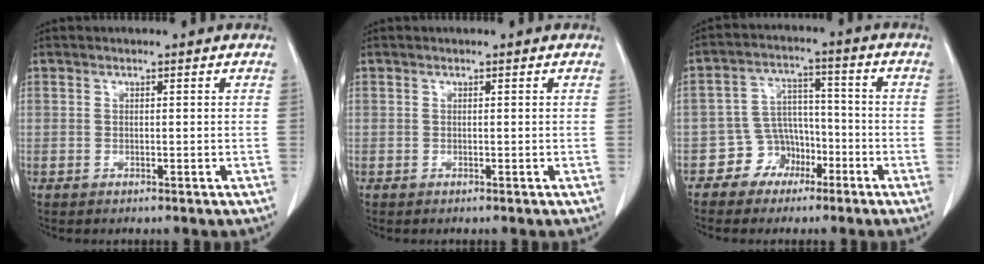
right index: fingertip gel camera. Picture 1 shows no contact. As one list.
[{"total": 0.0}, {"total": 6.4, "force": [-3.6, 5.1, 1.4], "torque": [-0.022, 0.023, -0.056]}]